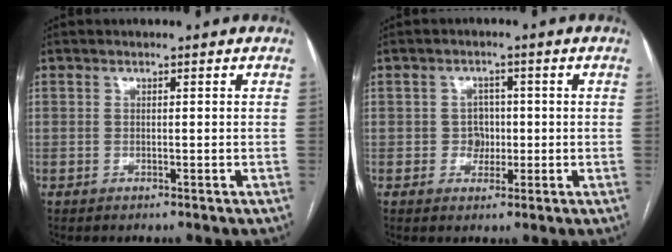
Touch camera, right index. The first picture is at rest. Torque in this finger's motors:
{"motor_torque": [0.20, 0.10, 0.00, 0.01]}